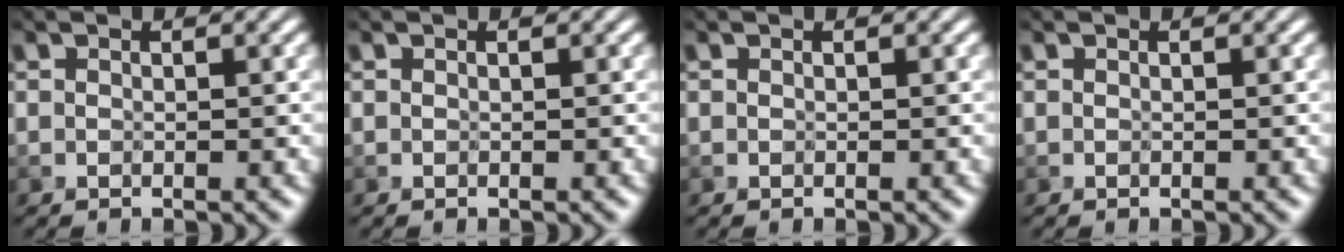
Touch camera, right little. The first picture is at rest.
{"total": 0.0}
{"total": 0.0}
{"total": 0.0}